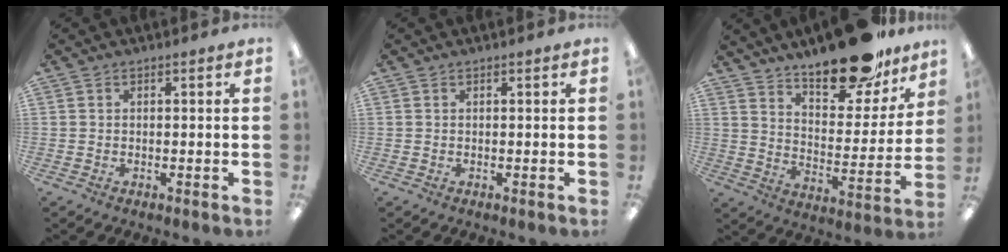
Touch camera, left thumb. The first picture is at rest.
{"total": 0.0}
{"total": 20.9, "force": [16.6, 7.7, 10.0], "torque": [-0.141, -0.112, 0.282]}